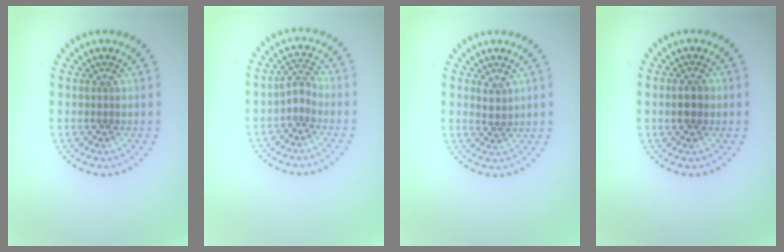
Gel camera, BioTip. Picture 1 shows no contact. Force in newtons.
{"total": 1.6, "press": 1.3, "slide": 1.0}
{"total": 1.4, "press": 1.1, "slide": 0.8}
{"total": 2.2, "press": 2.2, "slide": 0.2}